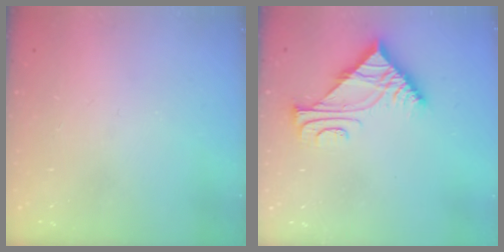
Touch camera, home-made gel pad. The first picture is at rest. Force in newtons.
{"total": 7.3, "press": 7.3, "slide": 0.6}